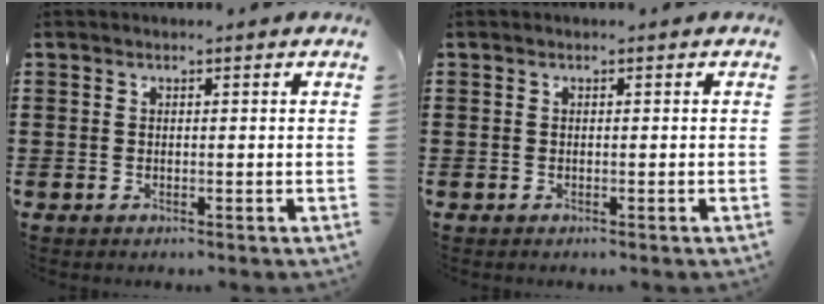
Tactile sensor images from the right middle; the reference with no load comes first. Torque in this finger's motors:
{"motor_torque": [0.23, 0.07, 0.08, 0.01]}